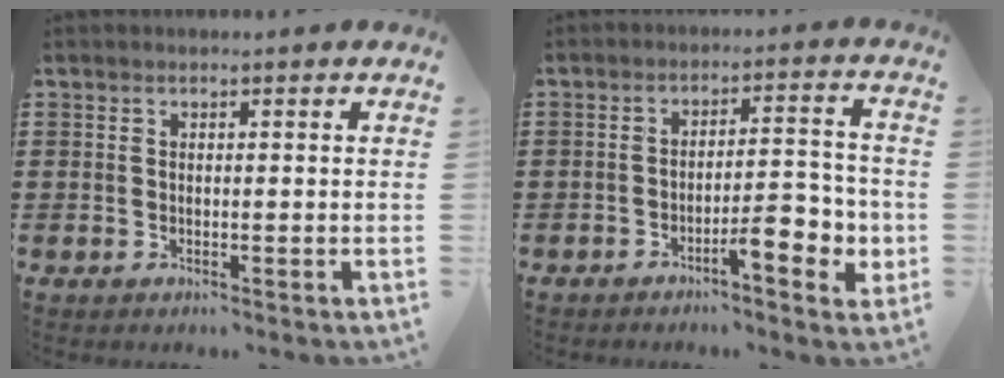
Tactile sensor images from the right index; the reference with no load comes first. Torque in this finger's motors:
{"motor_torque": [0.28, -0.07, 0.17, 0.07]}